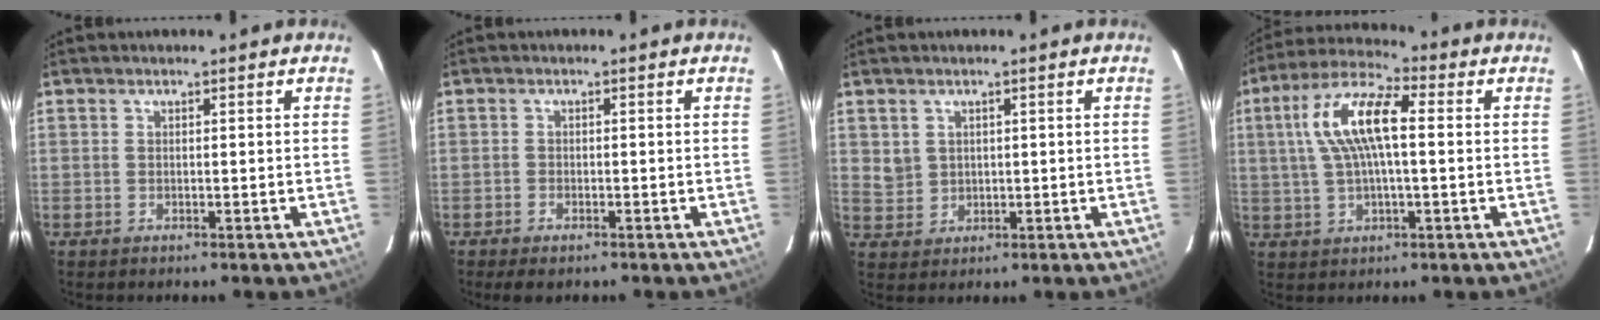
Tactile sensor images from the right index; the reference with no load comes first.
{"total": 2.6, "force": [-1.9, 1.0, 1.4], "torque": [-0.034, -0.006, -0.035]}
{"total": 3.3, "force": [1.1, 3.0, 0.7], "torque": [-0.010, 0.007, 0.029]}
{"total": 12.3, "force": [1.7, 4.1, 11.5], "torque": [-0.226, 0.023, 0.028]}